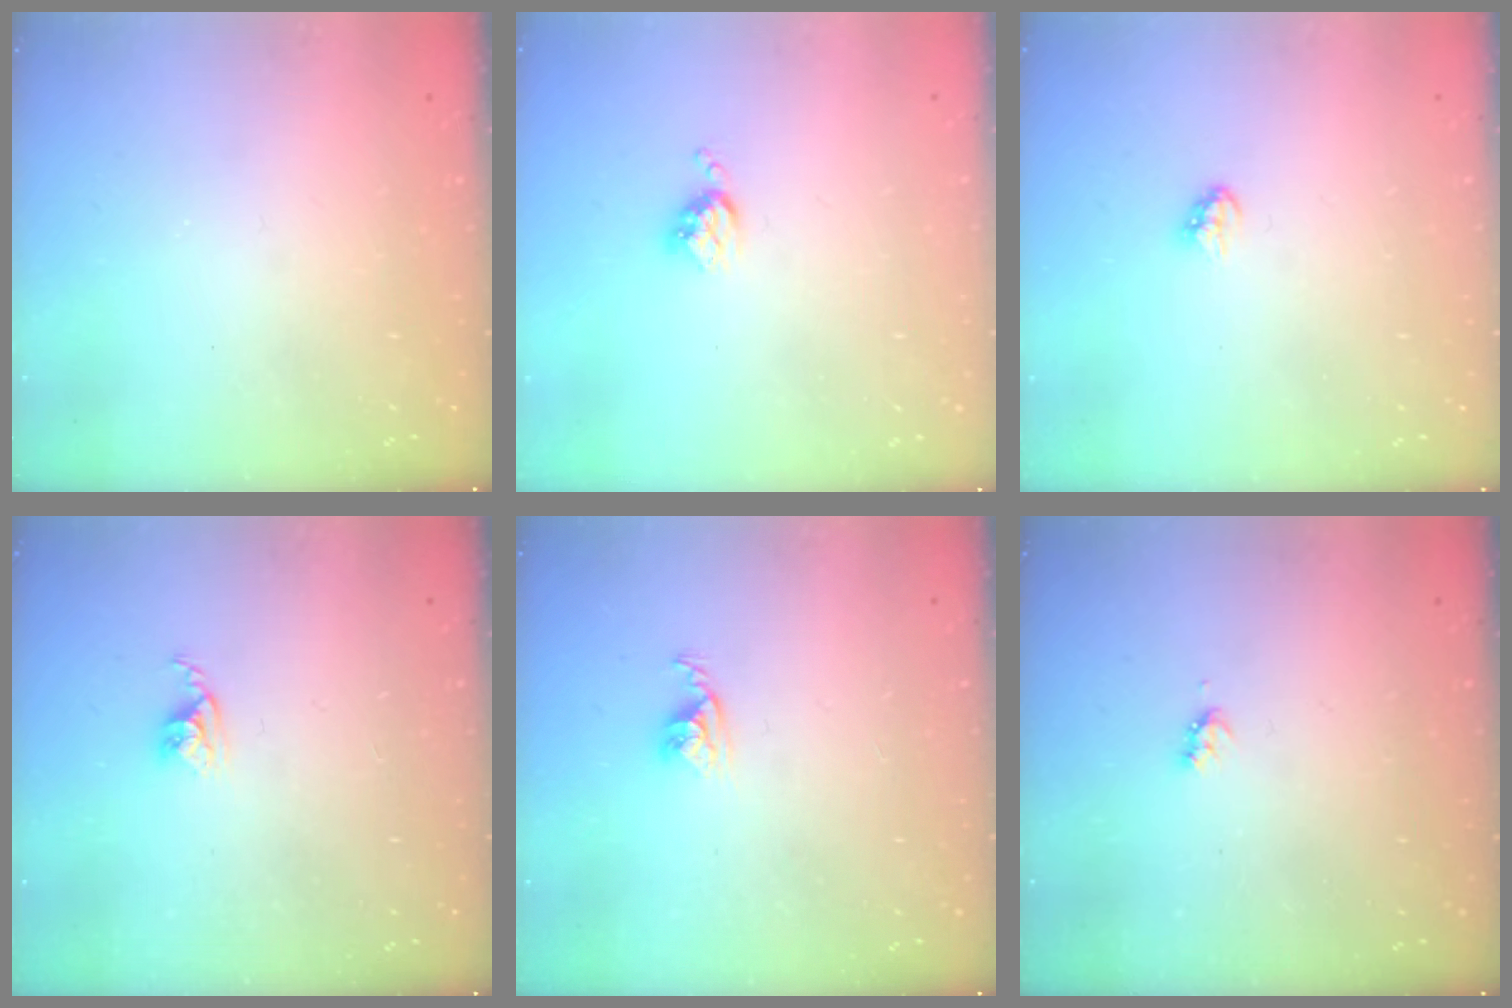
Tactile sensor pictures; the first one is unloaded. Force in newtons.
{"total": 3.8, "press": 3.8, "slide": 0.4}
{"total": 2.9, "press": 2.9, "slide": 0.7}
{"total": 3.8, "press": 3.8, "slide": 0.4}
{"total": 4.2, "press": 4.2, "slide": 0.3}
{"total": 2.8, "press": 2.8, "slide": 0.4}